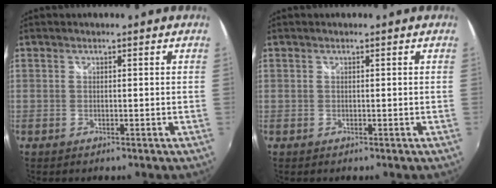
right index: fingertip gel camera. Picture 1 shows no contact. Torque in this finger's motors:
{"motor_torque": [0.23, 0.25, 0.09, 0.00]}